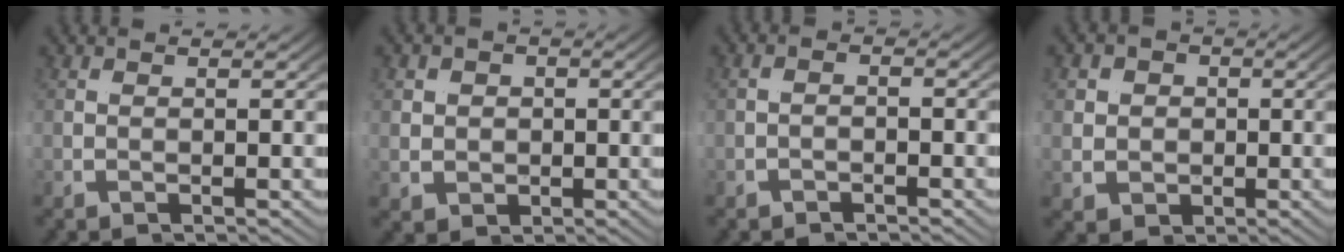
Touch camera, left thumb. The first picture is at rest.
{"total": 3.7, "force": [0.7, 3.2, 1.7], "torque": [-0.027, -0.006, 0.015]}
{"total": 1.7, "force": [-1.1, -0.6, -1.1], "torque": [0.001, -0.001, -0.020]}
{"total": 6.0, "force": [1.2, 5.0, 3.1], "torque": [-0.053, -0.007, 0.018]}